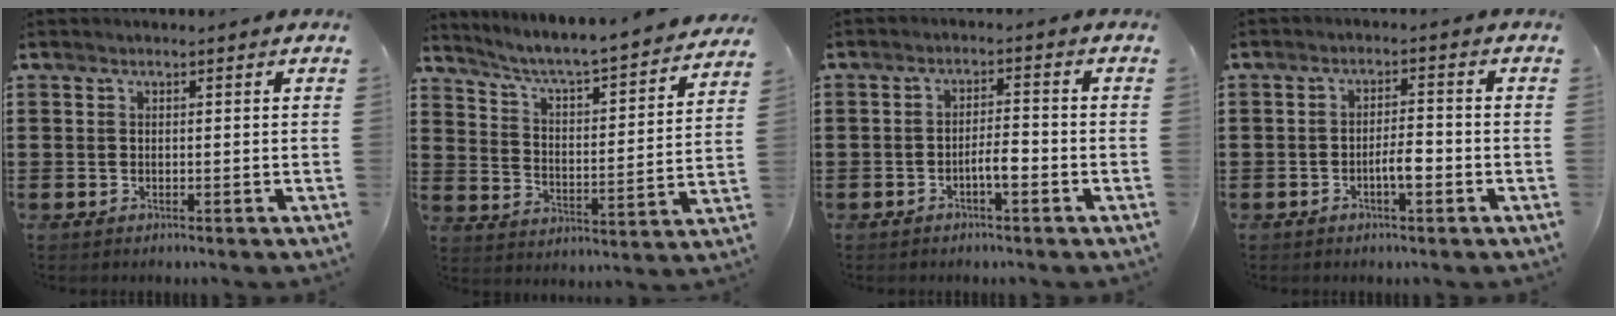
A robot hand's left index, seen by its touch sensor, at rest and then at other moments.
{"total": 4.5, "force": [4.1, -0.3, 2.0], "torque": [-0.060, -0.043, 0.056]}
{"total": 3.4, "force": [-1.6, 0.9, 2.9], "torque": [-0.060, 0.005, -0.034]}
{"total": 3.8, "force": [-1.4, 1.1, 3.4], "torque": [-0.061, 0.008, -0.026]}